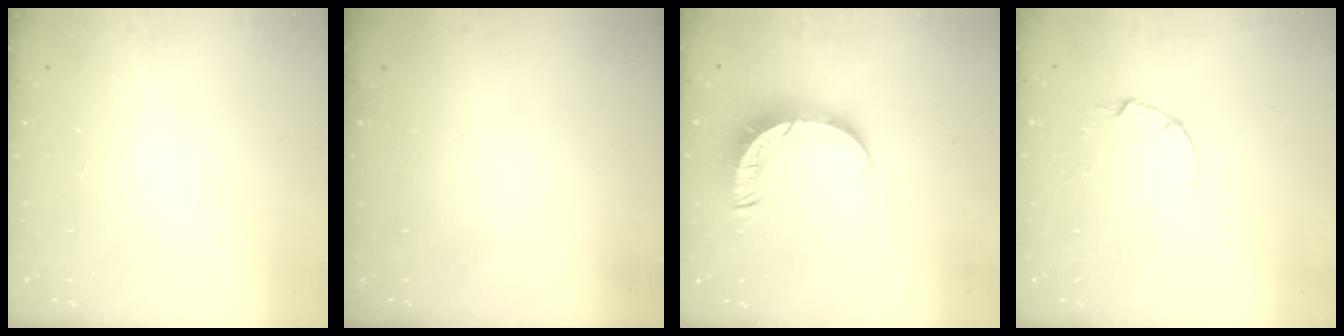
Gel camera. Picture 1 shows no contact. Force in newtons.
{"total": 0.0}
{"total": 9.0, "press": 8.9, "slide": 1.0}
{"total": 2.6, "press": 2.6, "slide": 0.4}